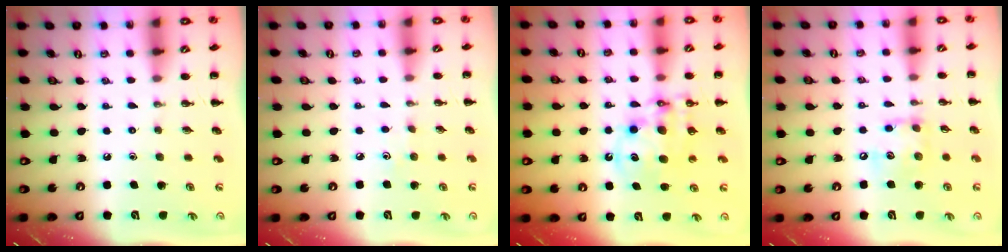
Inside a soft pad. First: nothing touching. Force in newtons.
{"total": 2.8, "press": 2.7, "slide": 0.8}
{"total": 10.9, "press": 10.6, "slide": 2.7}
{"total": 10.3, "press": 10.2, "slide": 0.8}